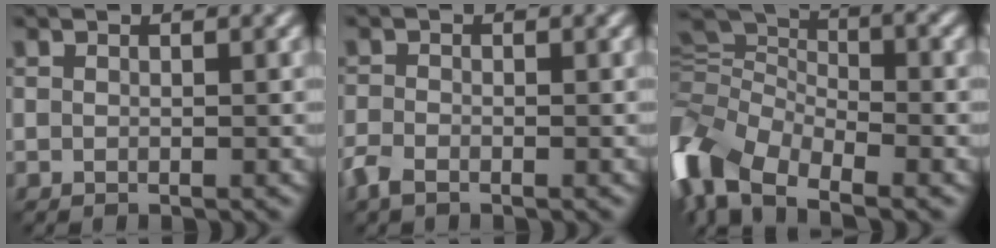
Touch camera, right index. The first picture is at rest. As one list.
[{"total": 1.8, "force": [-1.3, 0.8, 1.0], "torque": [-0.026, -0.004, -0.033]}, {"total": 10.6, "force": [-4.5, 5.6, 7.8], "torque": [-0.169, -0.004, -0.103]}]